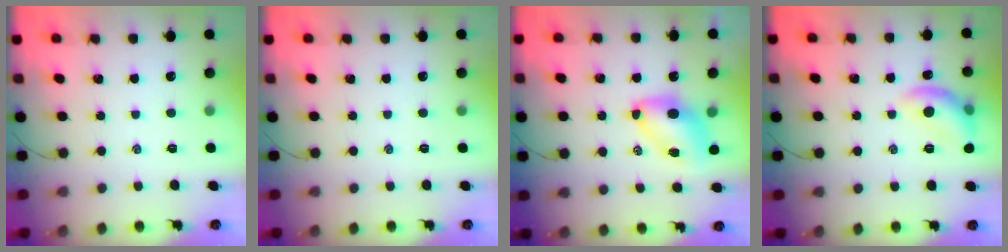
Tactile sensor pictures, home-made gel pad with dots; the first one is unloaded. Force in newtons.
{"total": 0.0}
{"total": 7.5, "press": 7.4, "slide": 1.1}
{"total": 10.6, "press": 10.5, "slide": 0.4}